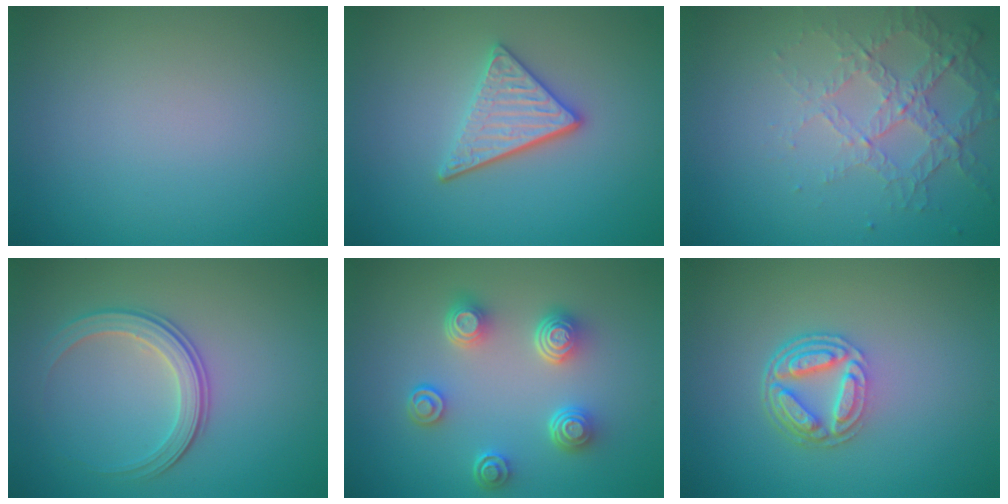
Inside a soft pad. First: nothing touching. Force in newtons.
{"total": 3.5, "press": 3.0, "slide": 1.9}
{"total": 4.2, "press": 2.9, "slide": 3.0}
{"total": 2.9, "press": 2.7, "slide": 1.0}
{"total": 4.6, "press": 3.5, "slide": 3.0}
{"total": 4.5, "press": 3.3, "slide": 3.0}